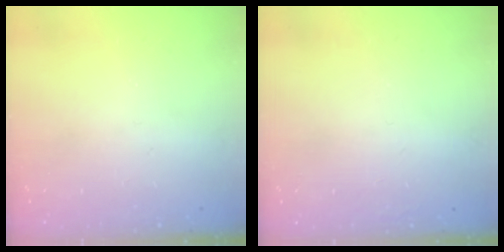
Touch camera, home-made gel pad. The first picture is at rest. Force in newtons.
{"total": 1.5, "press": 1.5, "slide": 0.1}